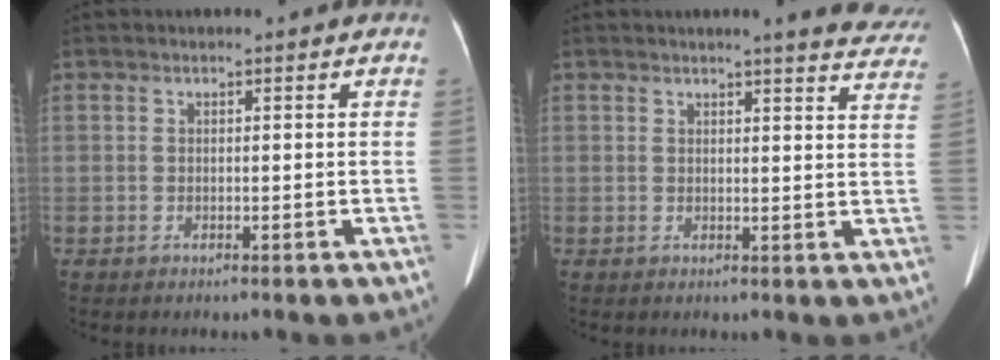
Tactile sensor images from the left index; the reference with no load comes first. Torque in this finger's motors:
{"motor_torque": [0.17, -0.32, 0.01, 0.03]}